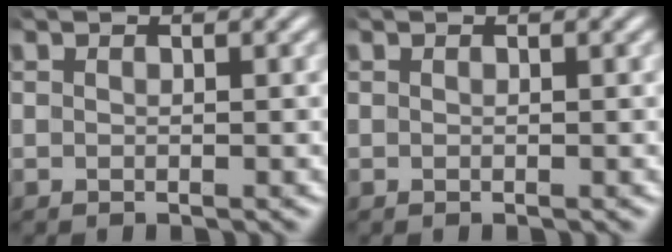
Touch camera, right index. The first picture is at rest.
{"total": 0.0}